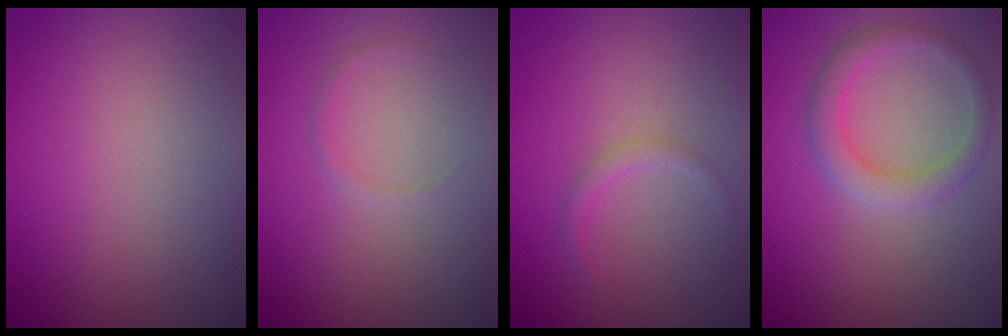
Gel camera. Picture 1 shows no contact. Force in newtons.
{"total": 0.7, "press": 0.7, "slide": 0.1}
{"total": 1.1, "press": 1.1, "slide": 0.1}
{"total": 2.9, "press": 2.9, "slide": 0.1}